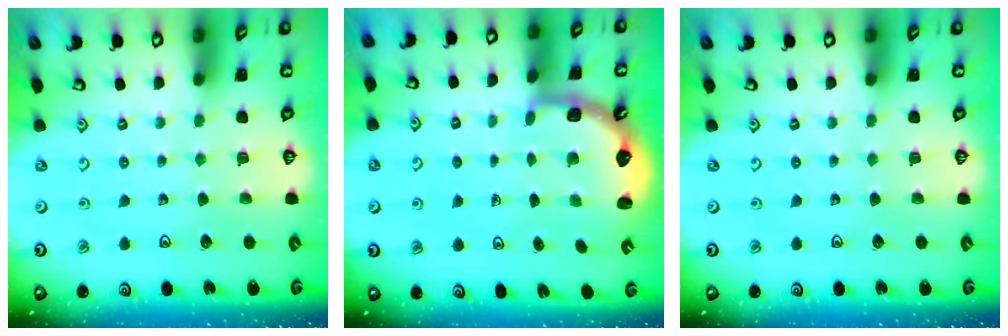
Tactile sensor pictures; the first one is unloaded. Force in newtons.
{"total": 2.5, "press": 2.1, "slide": 1.3}
{"total": 0.0}